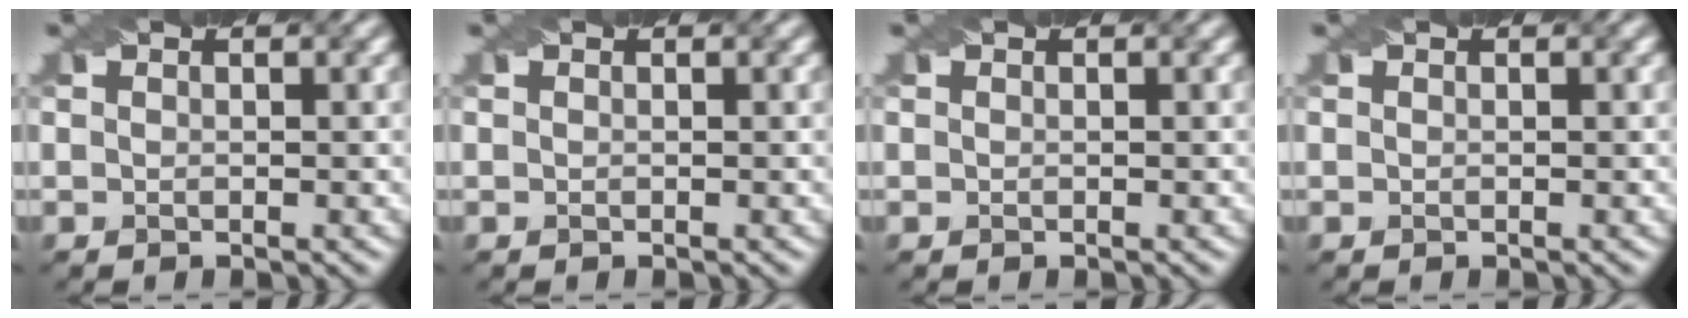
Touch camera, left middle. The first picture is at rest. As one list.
[{"total": 0.0}, {"total": 0.0}, {"total": 0.0}]